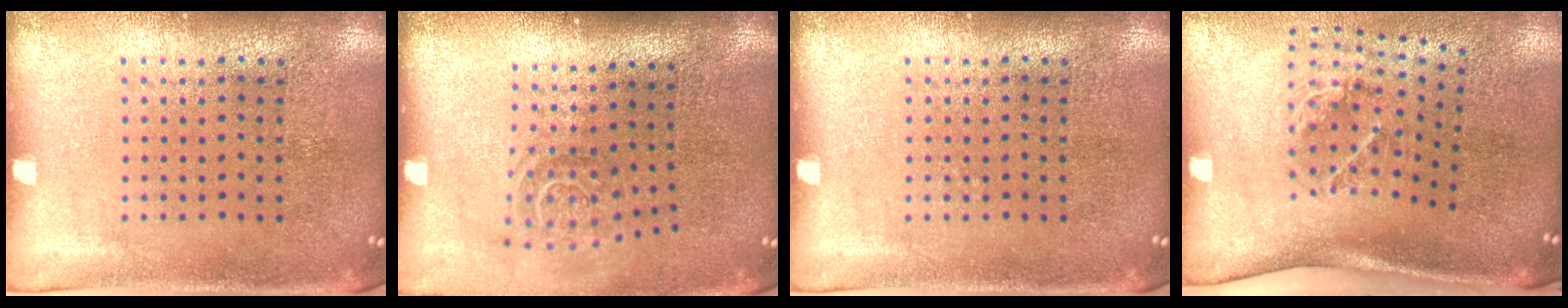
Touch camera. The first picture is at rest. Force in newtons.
{"total": 1.6, "press": 1.1, "slide": 1.1}
{"total": 0.0}
{"total": 2.1, "press": 1.3, "slide": 1.7}